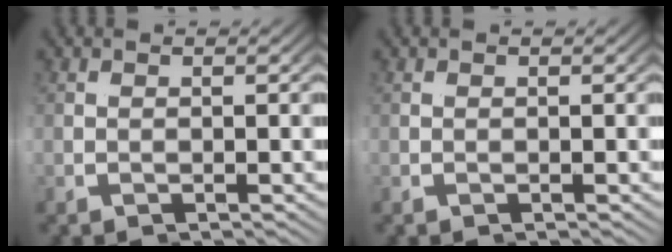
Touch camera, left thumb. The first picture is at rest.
{"total": 0.0}